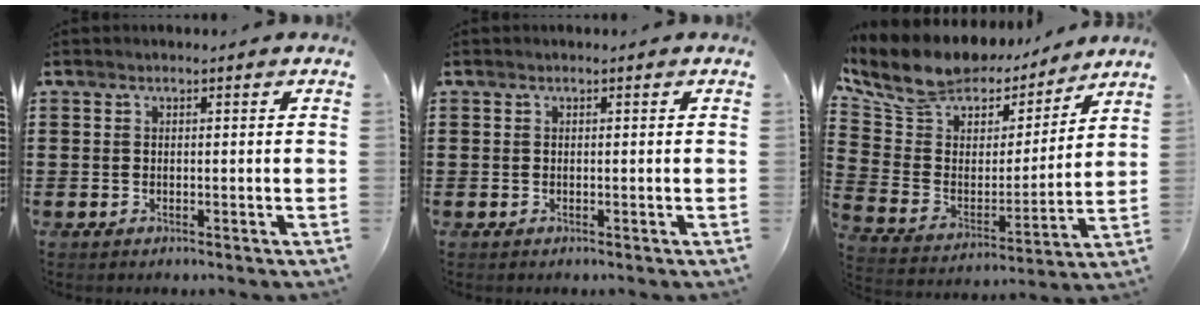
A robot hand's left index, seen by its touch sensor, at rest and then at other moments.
{"total": 0.0}
{"total": 9.4, "force": [8.0, 4.3, 2.3], "torque": [-0.094, -0.049, 0.141]}